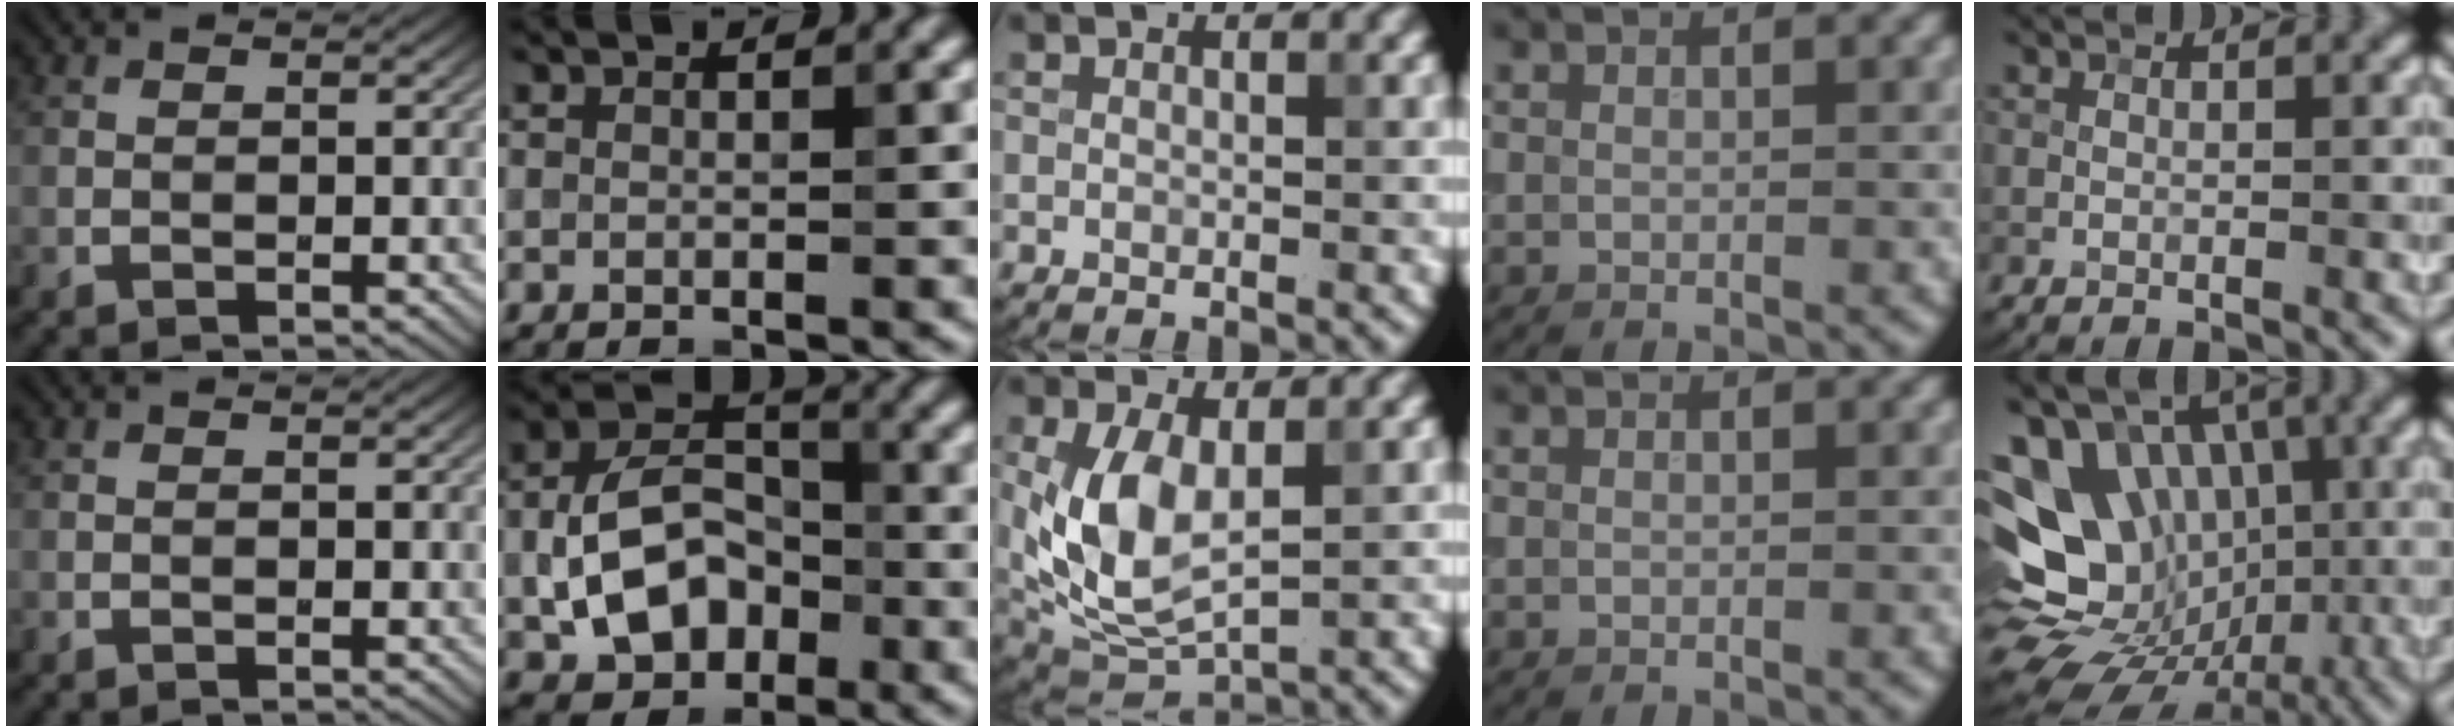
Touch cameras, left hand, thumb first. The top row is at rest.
{"index": {"total": 8.0, "force": [-2.0, 5.5, 5.4], "torque": [-0.098, 0.004, -0.036]}, "middle": {"total": 7.3, "force": [0.4, 3.9, 6.2], "torque": [-0.146, -0.005, 0.011]}, "little": {"total": 15.3, "force": [-1.2, 12.3, 9.0], "torque": [-0.153, 0.010, -0.031]}}